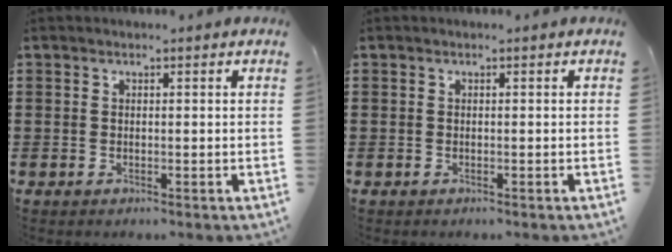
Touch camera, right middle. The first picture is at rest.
{"total": 0.0}